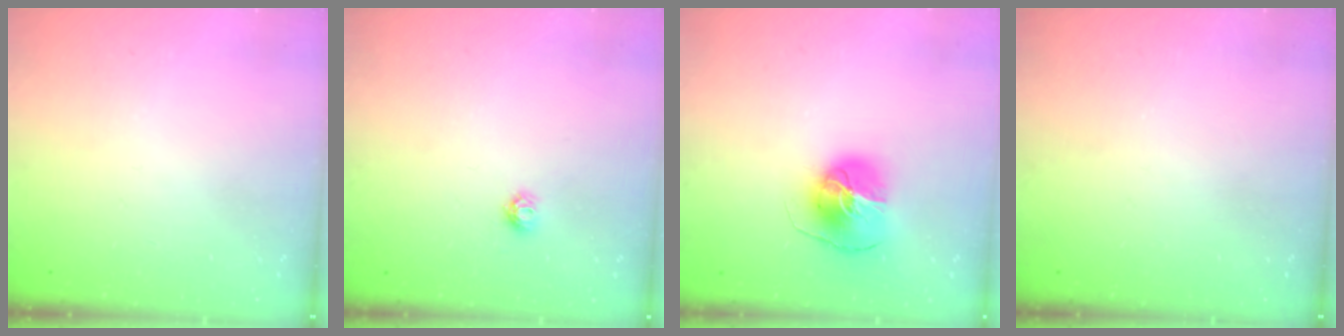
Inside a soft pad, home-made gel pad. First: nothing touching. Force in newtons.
{"total": 4.6, "press": 4.6, "slide": 0.5}
{"total": 10.5, "press": 10.5, "slide": 1.3}
{"total": 0.0}